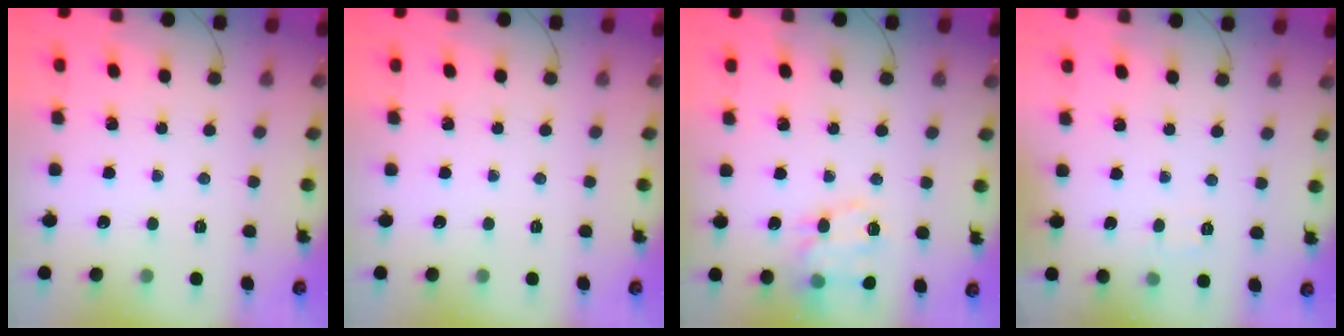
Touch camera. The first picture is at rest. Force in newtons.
{"total": 0.0}
{"total": 13.9, "press": 13.8, "slide": 1.4}
{"total": 2.6, "press": 2.3, "slide": 1.2}